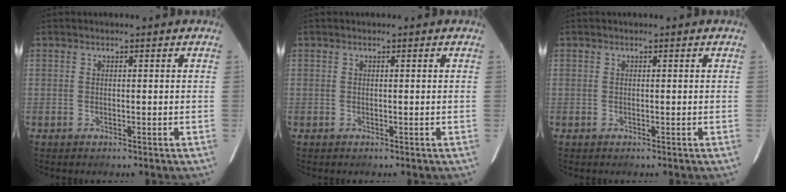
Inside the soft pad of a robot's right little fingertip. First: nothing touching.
{"total": 0.0}
{"total": 0.0}